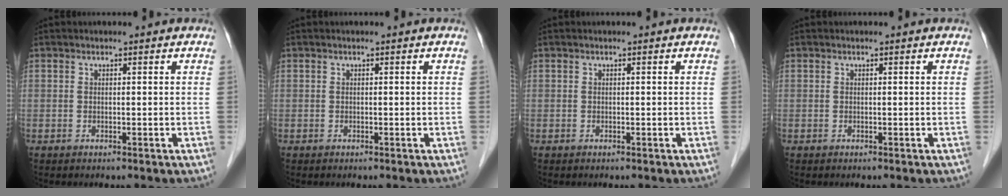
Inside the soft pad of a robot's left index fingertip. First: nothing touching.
{"total": 0.0}
{"total": 0.0}
{"total": 0.0}